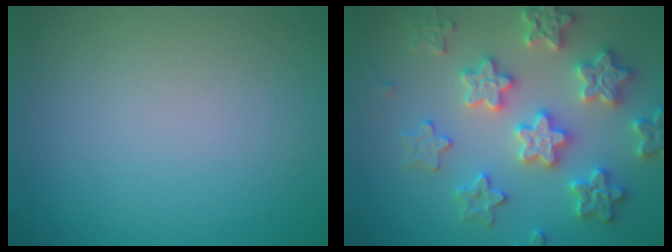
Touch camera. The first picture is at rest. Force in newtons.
{"total": 6.1, "press": 6.0, "slide": 1.3}